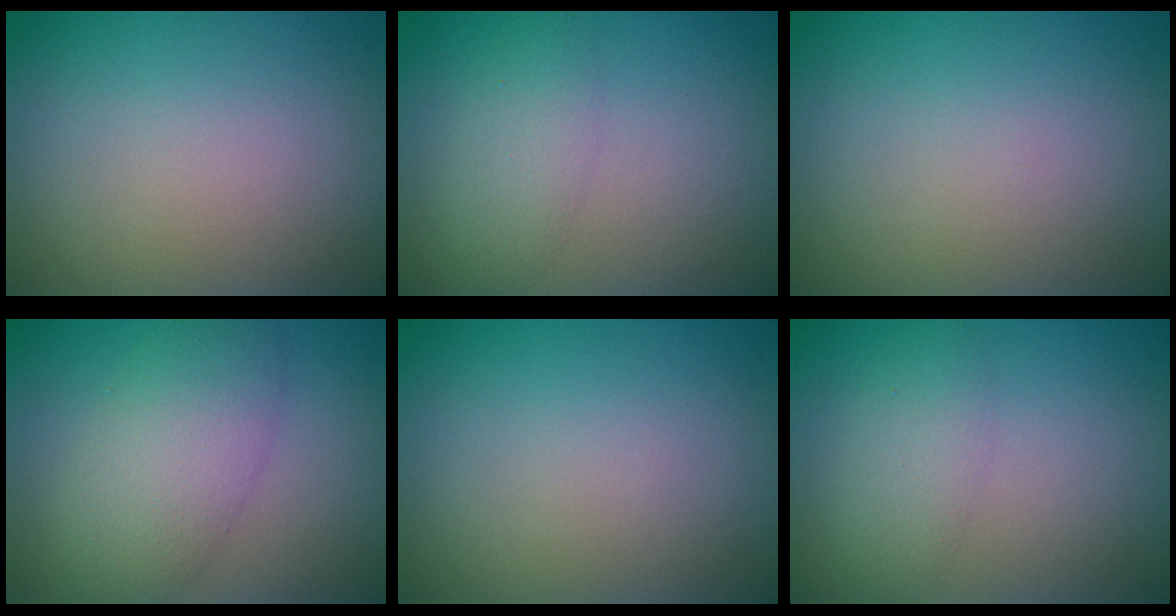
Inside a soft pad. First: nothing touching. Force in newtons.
{"total": 2.5, "press": 2.5, "slide": 0.0}
{"total": 0.0}
{"total": 5.4, "press": 5.4, "slide": 0.2}
{"total": 0.0}
{"total": 2.5, "press": 2.5, "slide": 0.0}